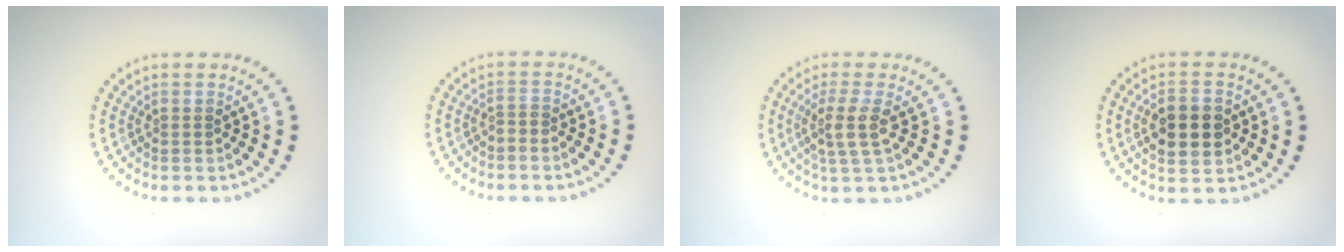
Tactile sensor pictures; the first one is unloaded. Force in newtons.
{"total": 0.5, "press": 0.2, "slide": 0.5}
{"total": 2.9, "press": 2.4, "slide": 1.7}
{"total": 4.8, "press": 4.8, "slide": 0.3}